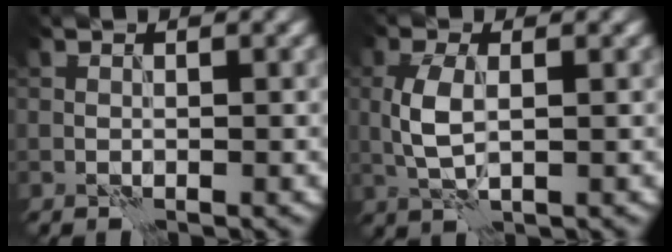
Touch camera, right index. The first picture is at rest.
{"total": 3.6, "force": [0.1, 1.7, 3.2], "torque": [-0.078, 0.002, 0.005]}